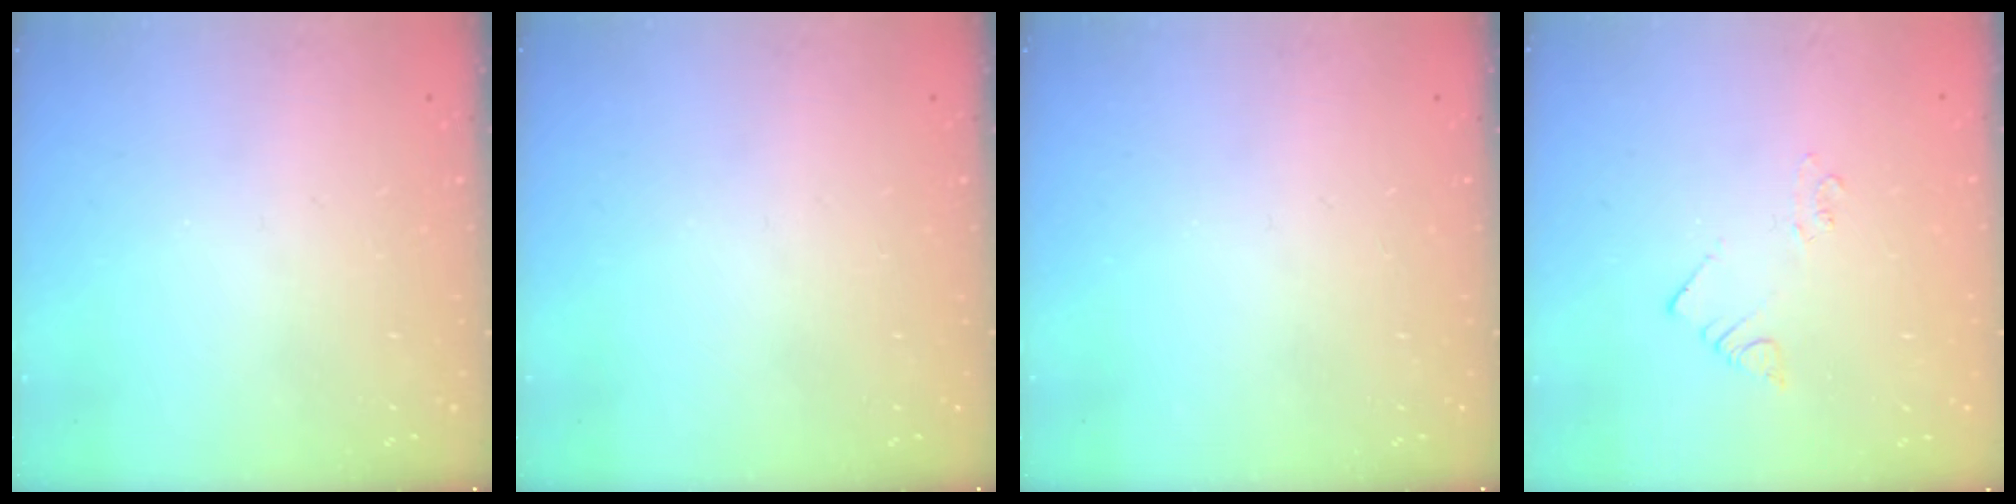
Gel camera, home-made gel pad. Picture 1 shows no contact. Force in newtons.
{"total": 0.0}
{"total": 0.0}
{"total": 1.9, "press": 1.9, "slide": 0.1}